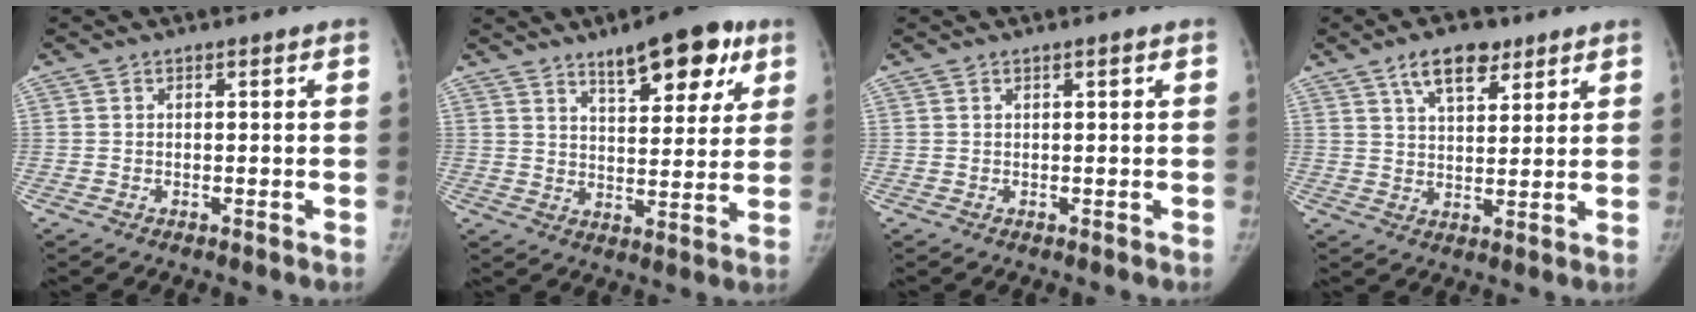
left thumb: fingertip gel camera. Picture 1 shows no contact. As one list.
[{"total": 13.6, "force": [8.1, 5.2, 9.5], "torque": [-0.096, -0.030, 0.116]}, {"total": 0.6, "force": [0.3, 0.1, 0.5], "torque": [-0.008, 0.001, 0.005]}, {"total": 8.5, "force": [5.2, 4.2, 5.1], "torque": [-0.060, -0.024, 0.087]}]